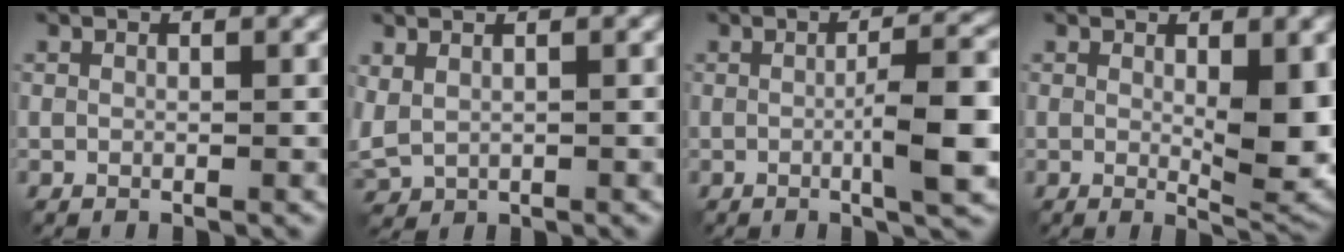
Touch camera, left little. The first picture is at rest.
{"total": 2.1, "force": [1.1, 1.2, 1.4], "torque": [-0.043, 0.003, 0.029]}
{"total": 6.1, "force": [-0.7, 1.2, 5.9], "torque": [-0.088, 0.004, -0.014]}
{"total": 5.9, "force": [0.5, 1.9, 5.5], "torque": [-0.083, -0.009, 0.014]}